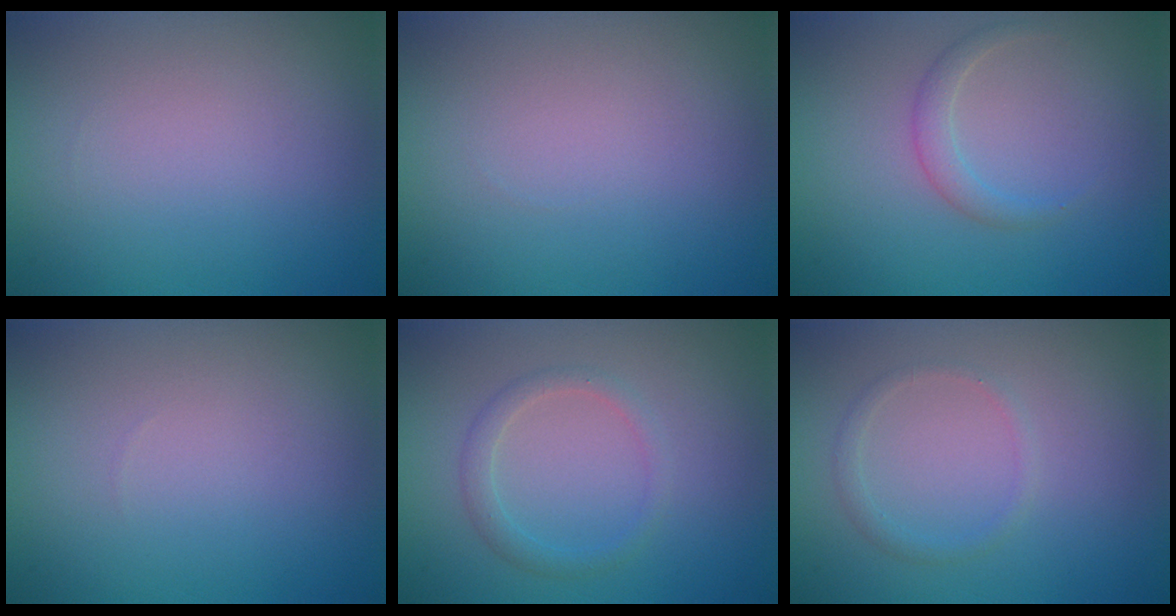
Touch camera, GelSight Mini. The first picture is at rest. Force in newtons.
{"total": 0.0}
{"total": 1.6, "press": 1.6, "slide": 0.2}
{"total": 0.0}
{"total": 1.6, "press": 1.6, "slide": 0.1}
{"total": 1.1, "press": 1.1, "slide": 0.0}